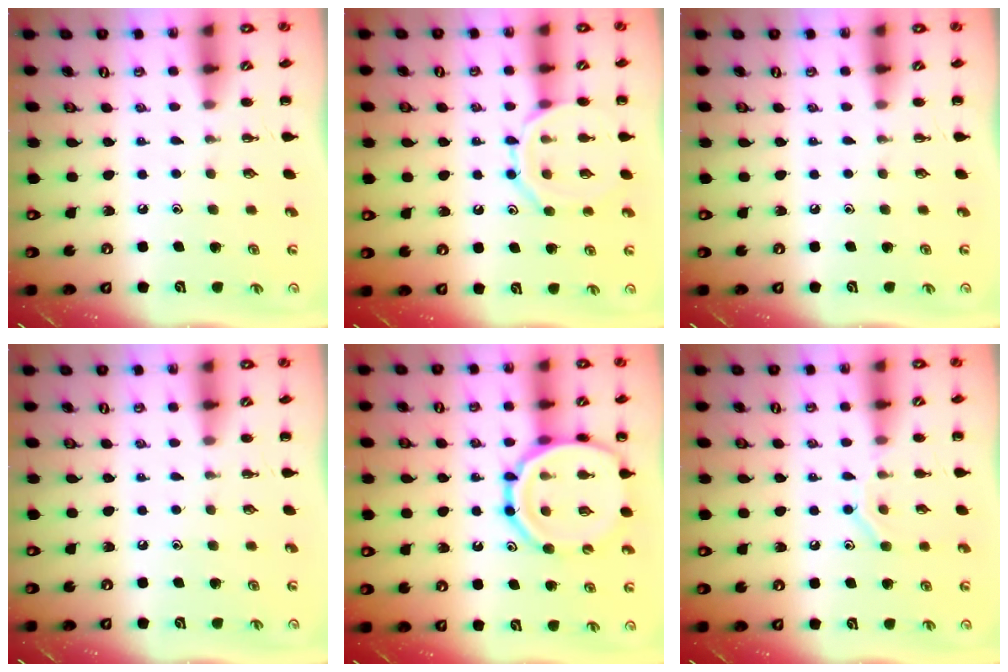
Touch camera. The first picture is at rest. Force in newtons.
{"total": 11.5, "press": 11.5, "slide": 0.8}
{"total": 0.0}
{"total": 0.0}
{"total": 16.9, "press": 16.6, "slide": 3.1}
{"total": 8.7, "press": 8.5, "slide": 1.6}